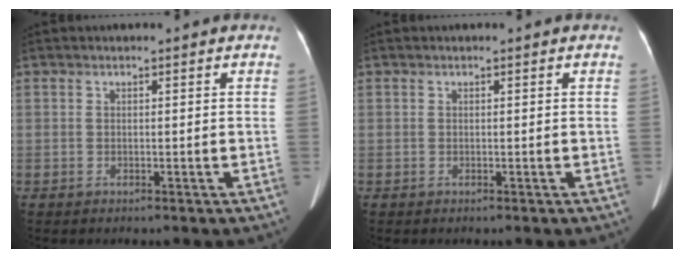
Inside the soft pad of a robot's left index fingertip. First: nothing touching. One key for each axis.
{"total": 0.0}